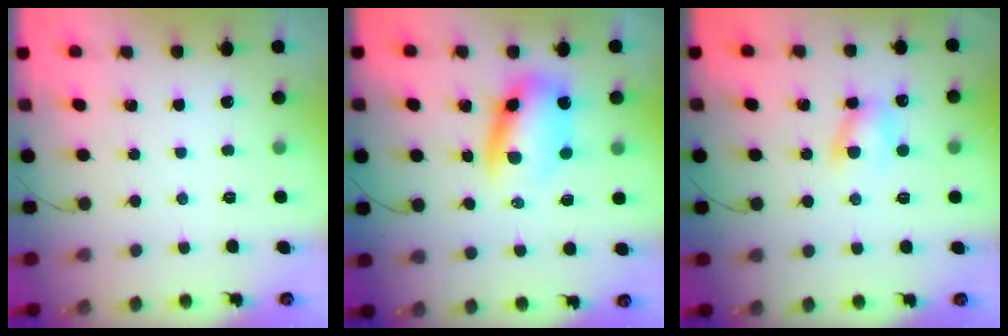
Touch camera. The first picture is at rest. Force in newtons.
{"total": 9.3, "press": 9.0, "slide": 2.4}
{"total": 6.5, "press": 6.3, "slide": 1.3}